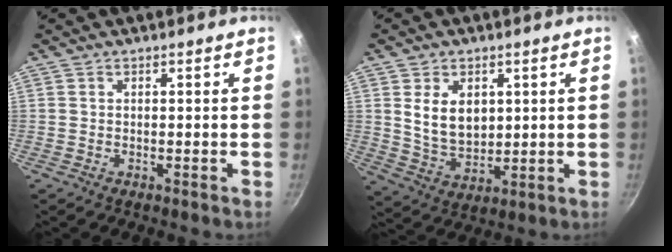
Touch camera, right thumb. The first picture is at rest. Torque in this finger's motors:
{"motor_torque": [-0.83, 0.93, 0.21, 0.34, 0.18]}